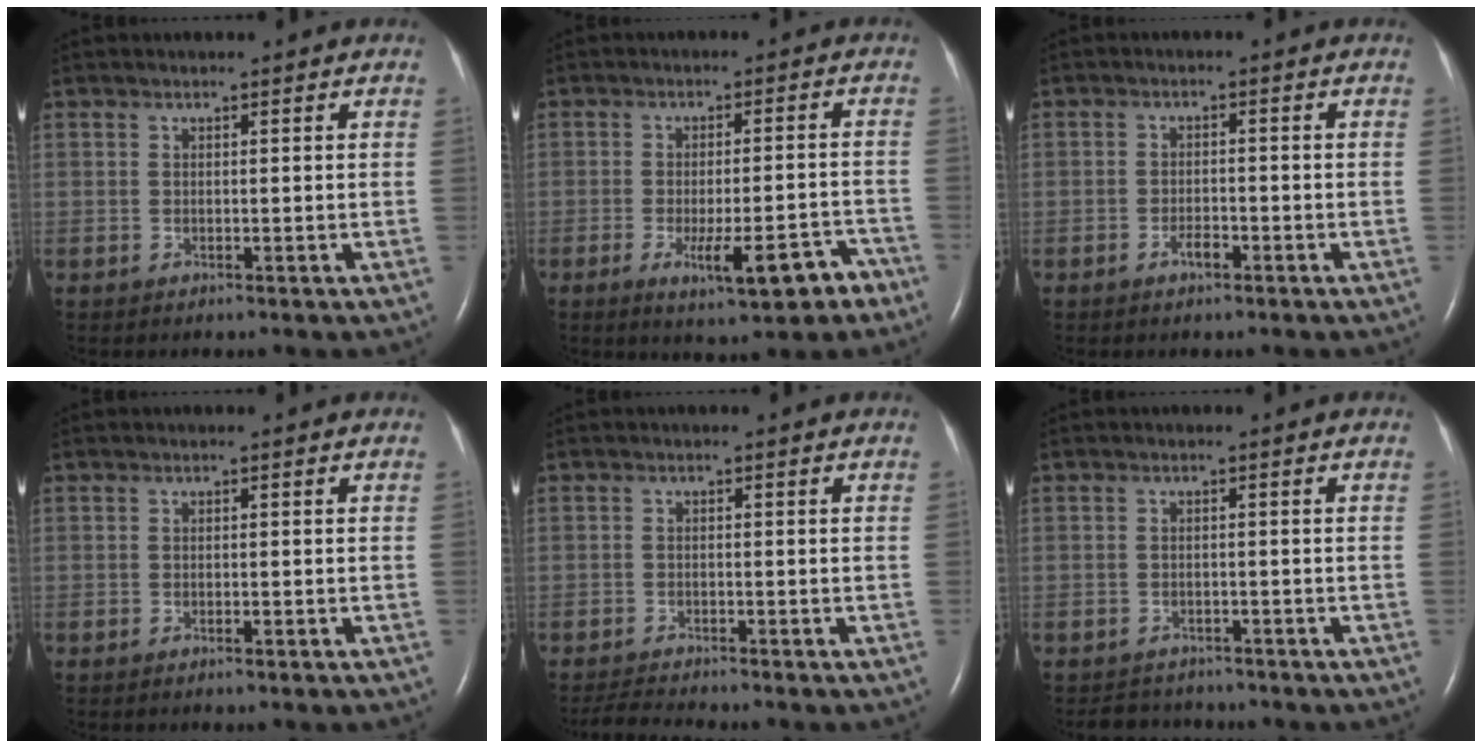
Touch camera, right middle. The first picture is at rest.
{"total": 8.6, "force": [-4.9, 1.8, 6.9], "torque": [-0.099, -0.003, -0.060]}
{"total": 2.1, "force": [-1.4, 0.8, 1.4], "torque": [-0.026, 0.002, -0.024]}
{"total": 0.7, "force": [-0.5, 0.1, 0.5], "torque": [-0.013, 0.000, -0.007]}
{"total": 3.0, "force": [-2.9, -0.6, 0.4], "torque": [-0.017, -0.020, -0.052]}
{"total": 3.7, "force": [-3.5, 1.3, -0.2], "torque": [-0.001, -0.002, -0.051]}